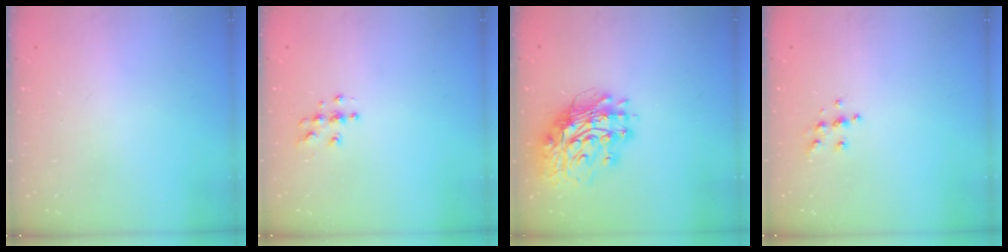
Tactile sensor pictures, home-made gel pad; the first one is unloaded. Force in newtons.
{"total": 4.3, "press": 4.3, "slide": 0.4}
{"total": 16.0, "press": 15.9, "slide": 2.1}
{"total": 5.9, "press": 5.9, "slide": 0.6}